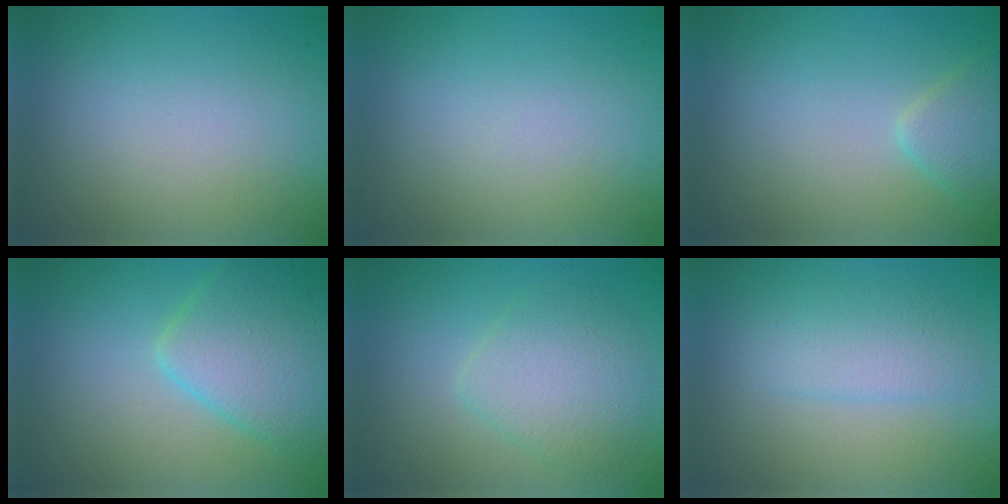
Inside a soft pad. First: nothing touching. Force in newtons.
{"total": 0.0}
{"total": 2.3, "press": 2.3, "slide": 0.2}
{"total": 5.8, "press": 5.8, "slide": 0.2}
{"total": 3.5, "press": 3.5, "slide": 0.1}
{"total": 2.4, "press": 2.4, "slide": 0.0}